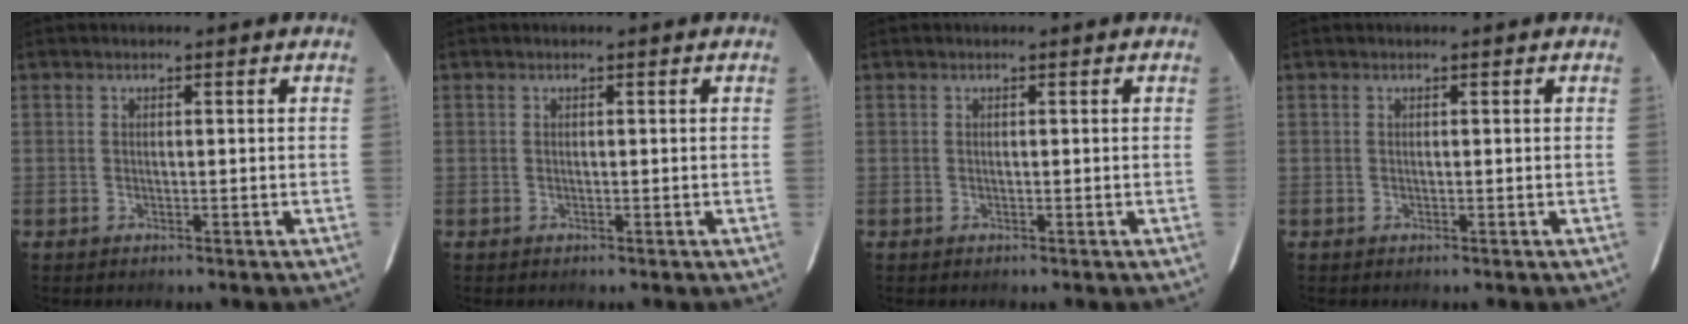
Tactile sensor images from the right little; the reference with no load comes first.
{"total": 0.0}
{"total": 0.0}
{"total": 0.0}